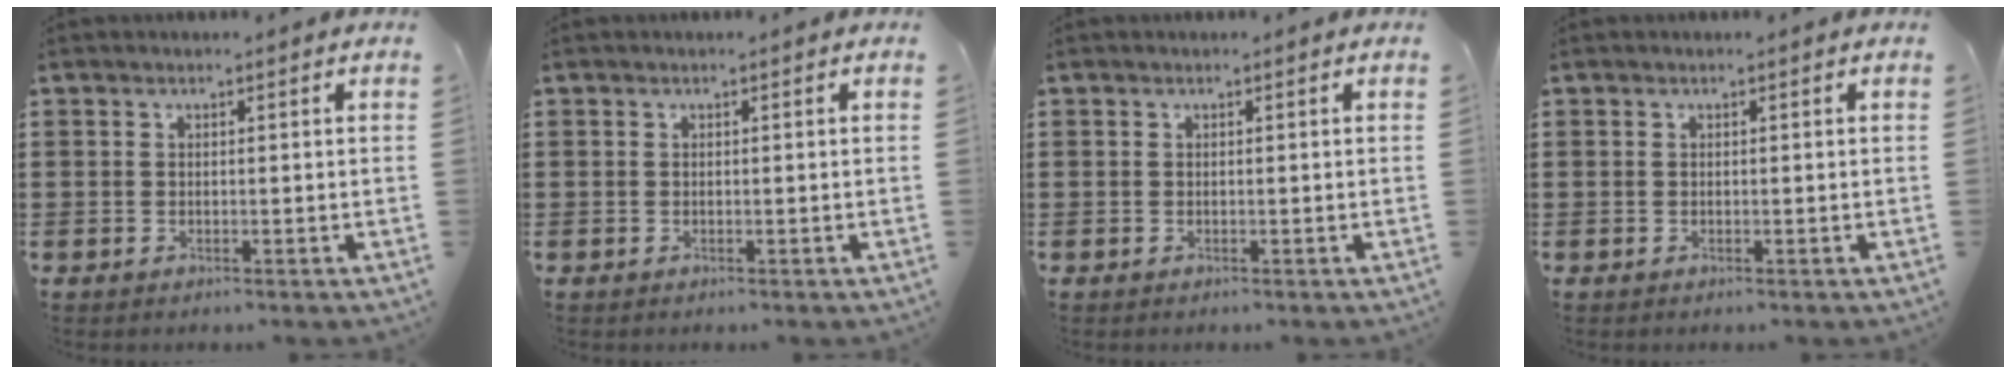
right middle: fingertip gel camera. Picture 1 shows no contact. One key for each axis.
{"total": 0.0}
{"total": 0.0}
{"total": 0.0}